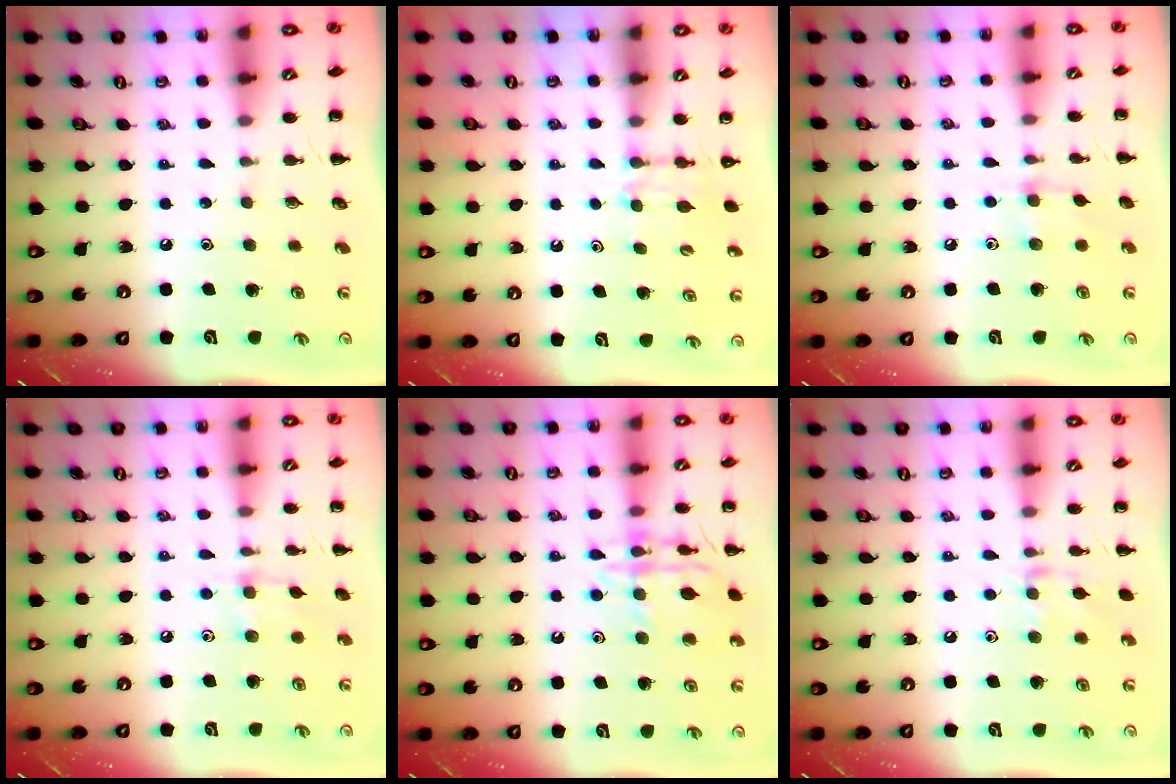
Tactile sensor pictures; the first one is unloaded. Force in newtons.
{"total": 5.0, "press": 4.7, "slide": 1.6}
{"total": 4.3, "press": 4.2, "slide": 1.2}
{"total": 4.3, "press": 4.2, "slide": 1.2}
{"total": 14.2, "press": 14.2, "slide": 0.7}
{"total": 7.8, "press": 7.7, "slide": 1.2}